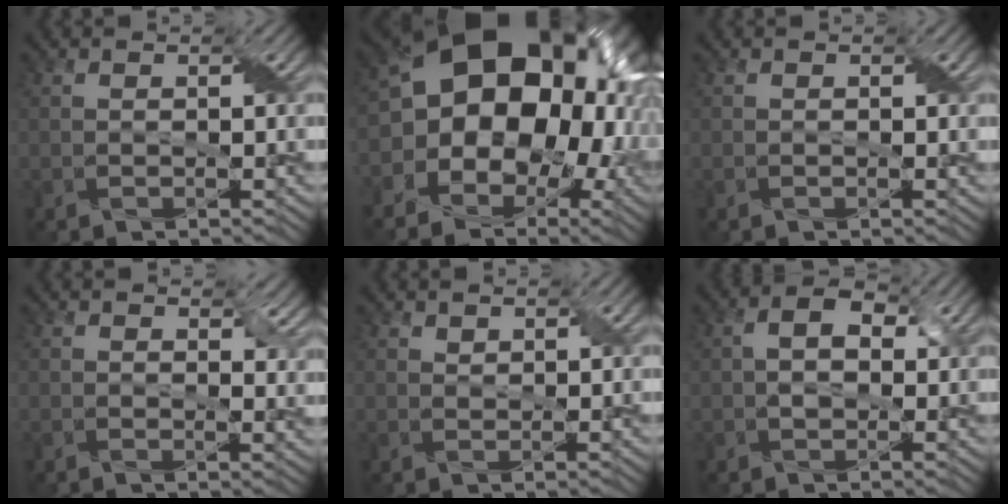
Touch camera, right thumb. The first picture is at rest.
{"total": 21.2, "force": [1.7, 17.0, 12.6], "torque": [-0.158, 0.014, -0.004]}
{"total": 0.0}
{"total": 3.1, "force": [1.3, 1.8, 2.1], "torque": [-0.035, -0.008, 0.021]}
{"total": 0.8, "force": [0.7, 0.5, 0.1], "torque": [-0.006, -0.001, 0.015]}
{"total": 4.2, "force": [0.6, 2.8, 3.2], "torque": [-0.058, 0.002, 0.007]}